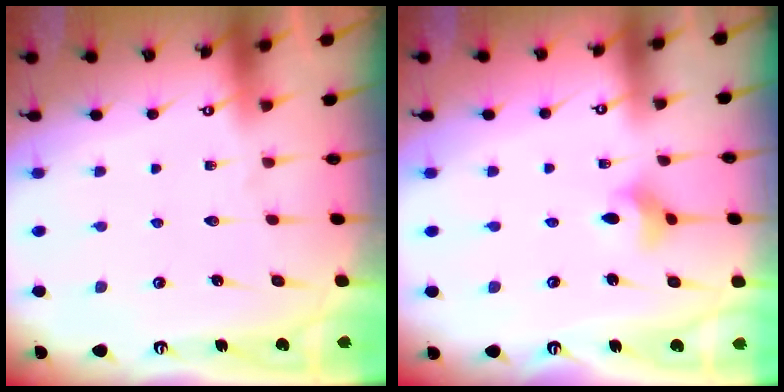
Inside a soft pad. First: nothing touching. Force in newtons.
{"total": 4.3, "press": 4.3, "slide": 0.7}